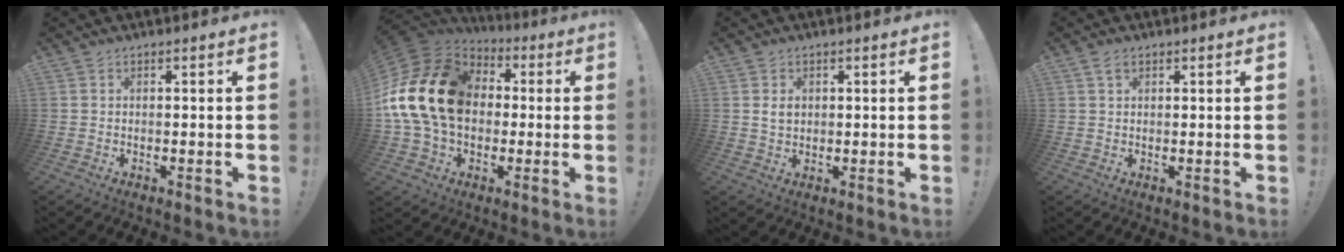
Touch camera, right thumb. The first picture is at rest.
{"total": 23.3, "force": [2.5, 17.2, 15.5], "torque": [-0.292, 0.007, 0.061]}
{"total": 3.2, "force": [0.7, 2.5, 1.9], "torque": [-0.019, -0.002, 0.010]}
{"total": 2.4, "force": [1.4, 1.3, 1.3], "torque": [-0.011, -0.005, 0.024]}